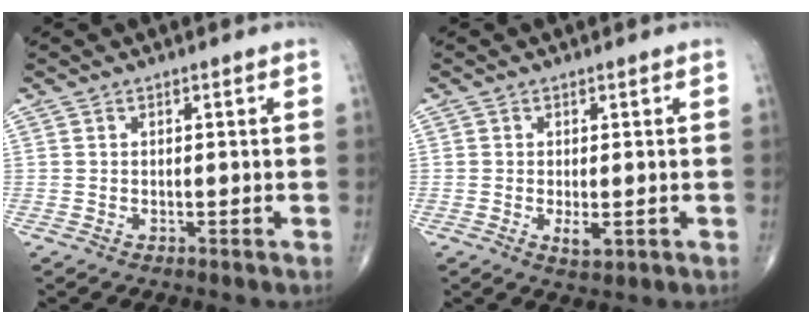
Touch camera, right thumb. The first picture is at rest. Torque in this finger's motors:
{"motor_torque": [0.12, 0.43, -0.04, -0.10, 0.03]}